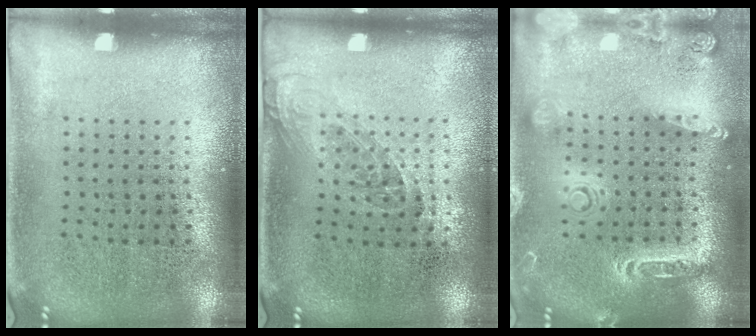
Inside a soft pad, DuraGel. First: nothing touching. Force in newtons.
{"total": 1.2, "press": 1.0, "slide": 0.7}
{"total": 2.1, "press": 1.9, "slide": 0.8}